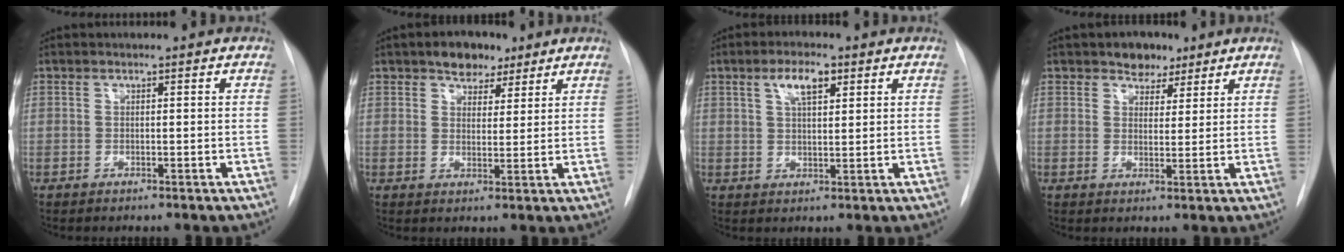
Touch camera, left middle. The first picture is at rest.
{"total": 5.5, "force": [3.9, 3.2, 2.3], "torque": [-0.029, 0.008, 0.063]}
{"total": 5.0, "force": [2.5, 1.6, 4.0], "torque": [-0.077, 0.007, 0.046]}
{"total": 4.6, "force": [3.3, 2.8, 1.5], "torque": [-0.017, 0.004, 0.052]}